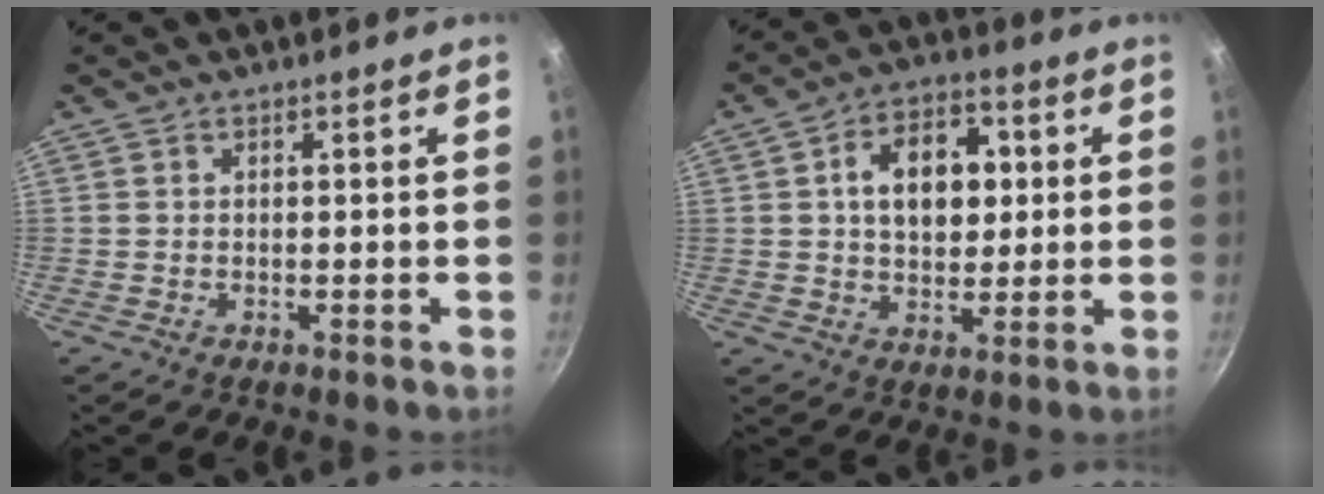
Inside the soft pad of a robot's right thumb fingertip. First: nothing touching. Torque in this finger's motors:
{"motor_torque": [-0.24, 0.56, 0.29, 0.14, 0.06]}